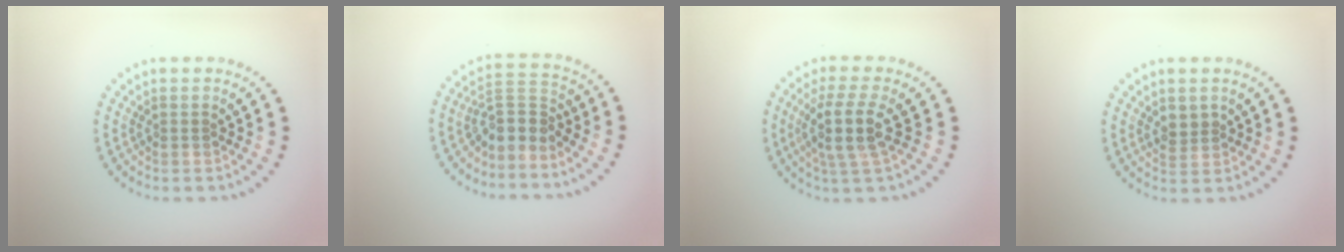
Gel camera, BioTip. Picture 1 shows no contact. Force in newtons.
{"total": 3.0, "press": 2.1, "slide": 2.1}
{"total": 3.8, "press": 3.1, "slide": 2.2}
{"total": 1.6, "press": 1.5, "slide": 0.6}